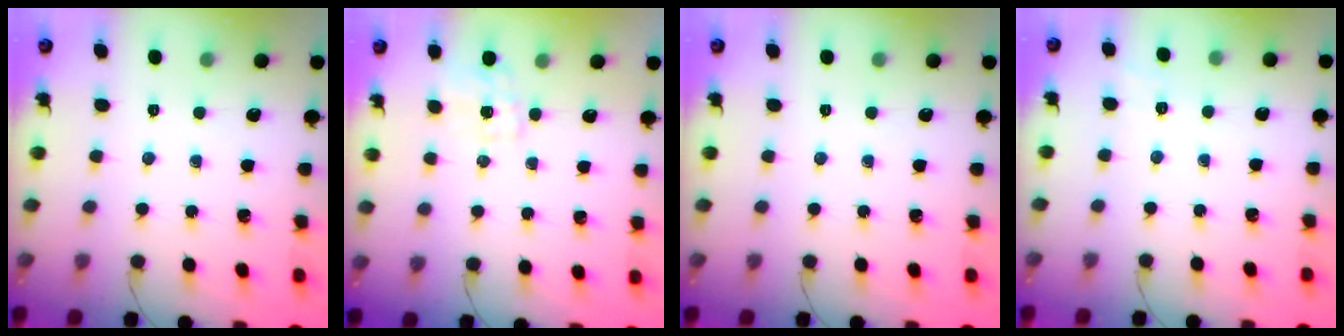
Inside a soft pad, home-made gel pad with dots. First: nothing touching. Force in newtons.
{"total": 4.2, "press": 4.0, "slide": 1.1}
{"total": 0.0}
{"total": 1.5, "press": 0.4, "slide": 1.4}